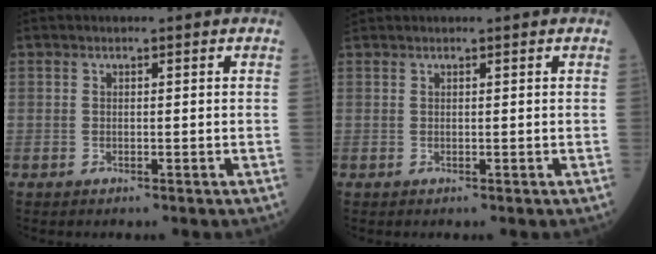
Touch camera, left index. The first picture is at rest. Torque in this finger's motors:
{"motor_torque": [-0.16, 0.02, 0.02, 0.00]}